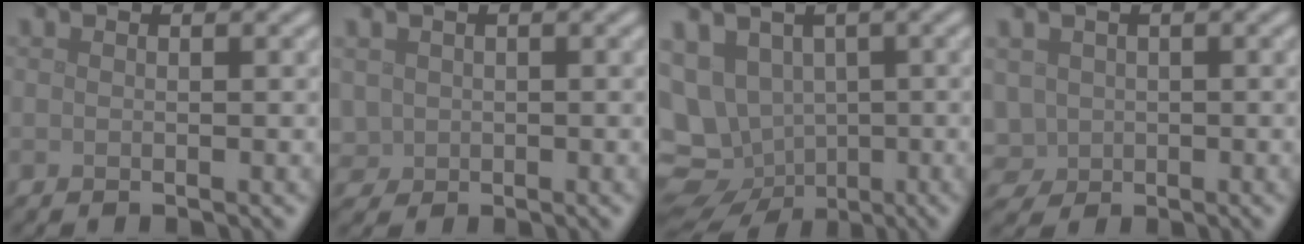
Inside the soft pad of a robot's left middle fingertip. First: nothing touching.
{"total": 1.5, "force": [0.1, 1.5, 0.4], "torque": [-0.011, -0.003, 0.004]}
{"total": 11.1, "force": [-2.2, 9.7, 4.9], "torque": [-0.112, -0.012, -0.030]}
{"total": 2.5, "force": [-0.1, 2.3, 1.0], "torque": [-0.023, -0.004, 0.004]}